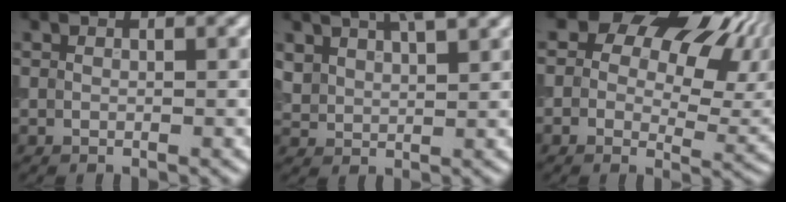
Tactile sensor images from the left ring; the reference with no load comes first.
{"total": 4.6, "force": [3.6, 1.8, 2.4], "torque": [-0.052, 0.016, 0.061]}
{"total": 14.1, "force": [5.1, 9.0, 9.6], "torque": [-0.105, 0.029, 0.080]}